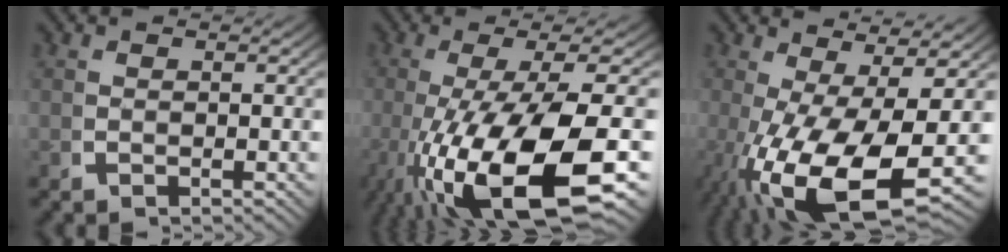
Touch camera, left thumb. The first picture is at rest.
{"total": 15.0, "force": [-4.0, 7.0, 12.7], "torque": [-0.275, -0.040, -0.023]}
{"total": 15.3, "force": [-3.4, 8.3, 12.4], "torque": [-0.250, -0.053, -0.016]}